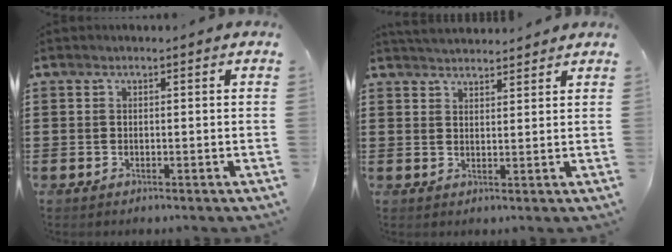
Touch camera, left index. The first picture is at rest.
{"total": 2.9, "force": [2.9, 0.1, 0.0], "torque": [-0.008, -0.006, 0.056]}